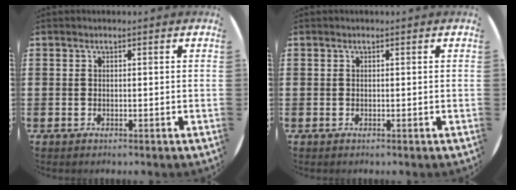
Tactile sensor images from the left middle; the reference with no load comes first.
{"total": 0.0}